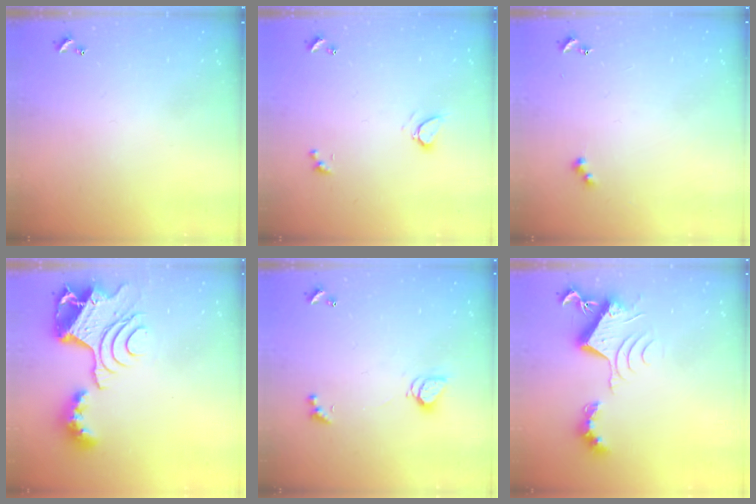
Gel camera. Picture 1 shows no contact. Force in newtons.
{"total": 1.6, "press": 1.4, "slide": 0.6}
{"total": 1.9, "press": 1.8, "slide": 0.4}
{"total": 11.7, "press": 11.6, "slide": 1.3}
{"total": 2.3, "press": 2.3, "slide": 0.3}
{"total": 11.1, "press": 11.0, "slide": 1.3}